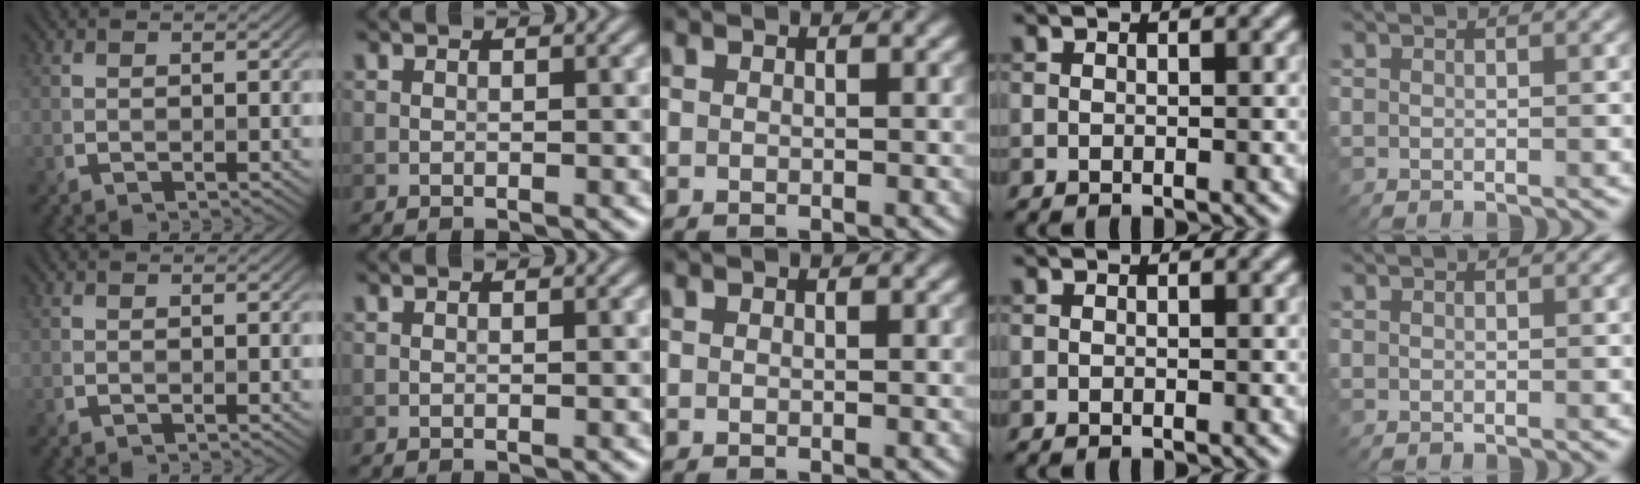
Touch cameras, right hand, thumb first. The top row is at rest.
{}